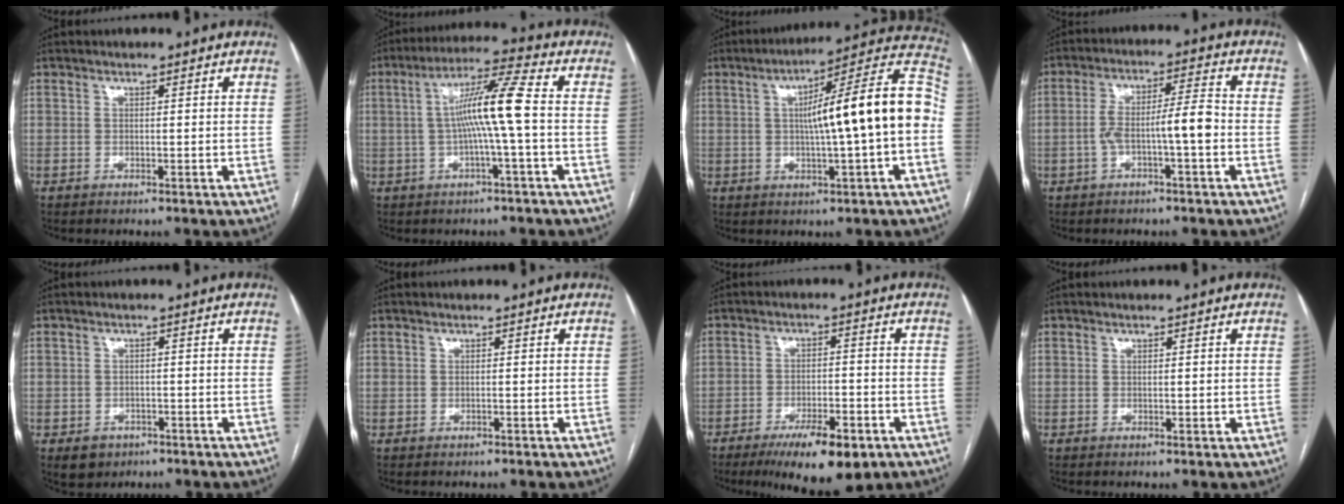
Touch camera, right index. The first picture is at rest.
{"total": 9.9, "force": [-0.3, -0.8, 9.8], "torque": [-0.178, 0.017, -0.007]}
{"total": 17.6, "force": [0.0, 0.6, 17.6], "torque": [-0.255, 0.034, -0.005]}
{"total": 7.2, "force": [-1.9, 0.6, 6.9], "torque": [-0.128, 0.024, -0.032]}
{"total": 3.4, "force": [-1.8, 2.9, 0.8], "torque": [-0.004, 0.006, -0.017]}
{"total": 0.0}
{"total": 10.6, "force": [-6.5, 3.0, 7.8], "torque": [-0.119, -0.010, -0.097]}
{"total": 0.6, "force": [0.2, 0.3, 0.5], "torque": [-0.009, -0.003, 0.005]}